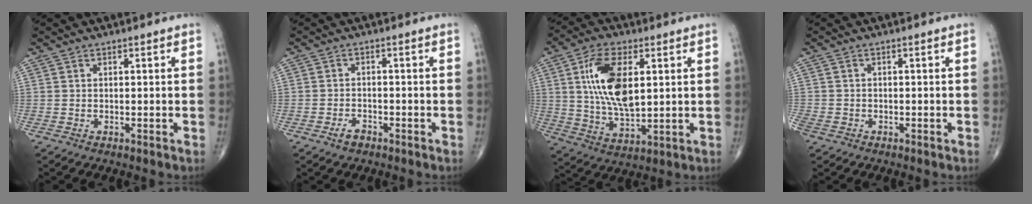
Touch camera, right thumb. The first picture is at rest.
{"total": 2.4, "force": [-1.6, 1.4, 1.1], "torque": [-0.020, 0.009, -0.027]}
{"total": 14.3, "force": [3.3, 7.0, 12.0], "torque": [-0.222, -0.015, 0.067]}
{"total": 2.4, "force": [-1.2, 1.9, 0.8], "torque": [-0.020, 0.003, -0.022]}